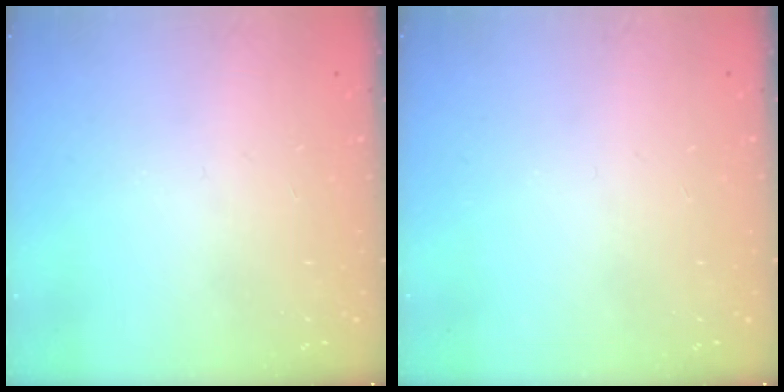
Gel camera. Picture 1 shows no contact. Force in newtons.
{"total": 0.0}